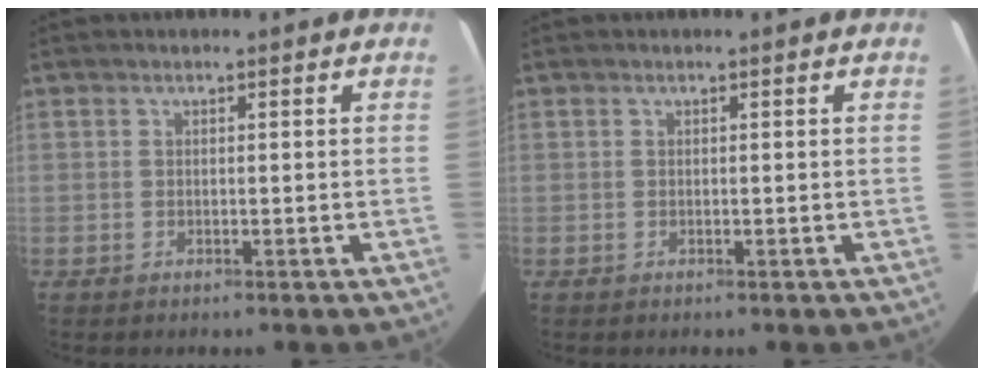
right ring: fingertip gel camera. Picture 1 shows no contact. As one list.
[{"total": 0.0}]